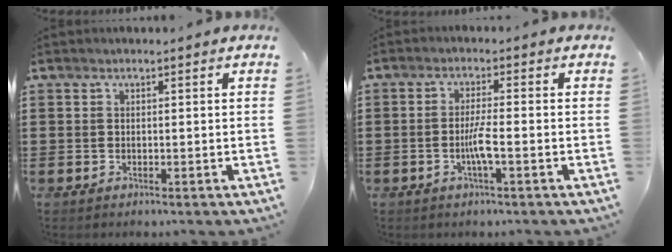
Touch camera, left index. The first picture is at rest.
{"total": 4.0, "force": [-1.2, 0.1, 3.8], "torque": [-0.074, -0.007, -0.026]}